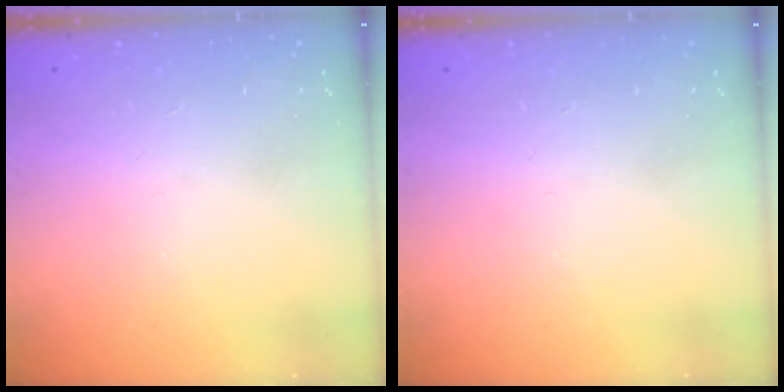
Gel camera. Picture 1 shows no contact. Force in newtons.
{"total": 0.0}